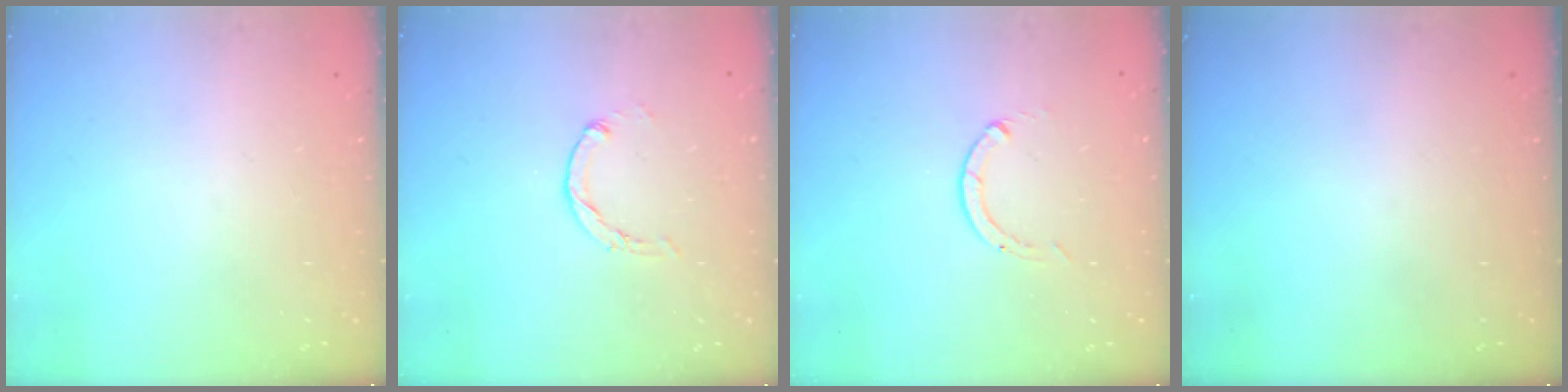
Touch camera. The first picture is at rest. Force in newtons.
{"total": 0.7, "press": 0.7, "slide": 0.2}
{"total": 0.0}
{"total": 0.0}